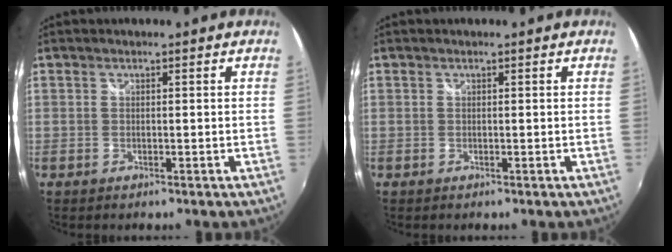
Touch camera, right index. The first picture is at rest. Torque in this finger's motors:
{"motor_torque": [0.00, 0.00, 0.00, 0.01]}